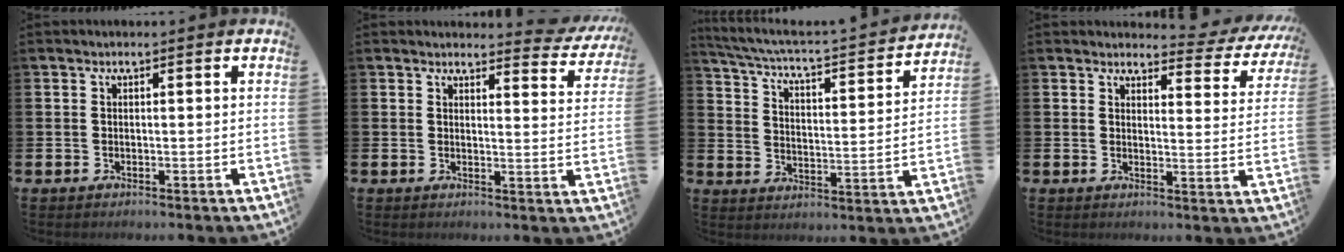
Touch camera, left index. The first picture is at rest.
{"total": 2.9, "force": [2.8, 0.6, 0.3], "torque": [0.008, -0.023, 0.044]}
{"total": 4.2, "force": [3.9, 0.7, 1.4], "torque": [-0.049, -0.041, 0.054]}
{"total": 2.9, "force": [2.6, 1.2, 0.5], "torque": [-0.008, -0.023, 0.038]}